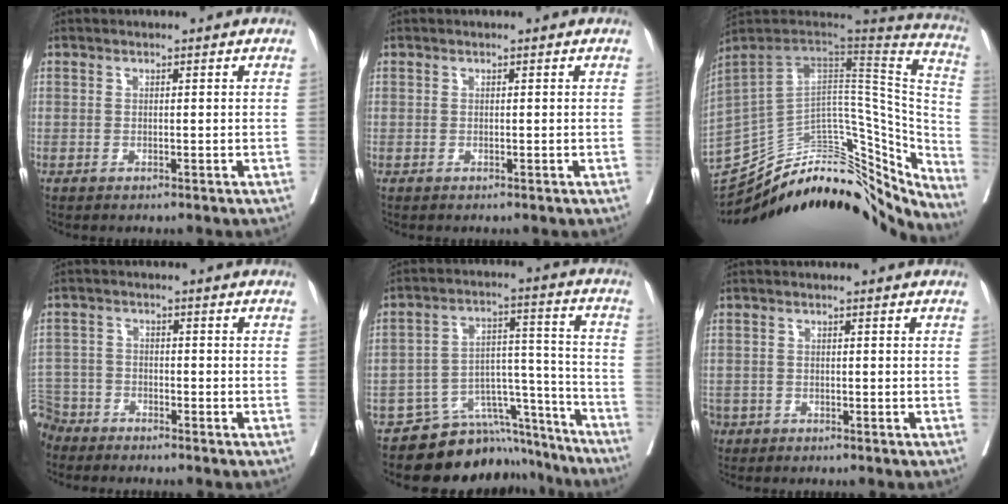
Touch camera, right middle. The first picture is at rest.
{"total": 0.0}
{"total": 31.9, "force": [-25.4, 12.8, 14.5], "torque": [-0.189, 0.012, -0.335]}
{"total": 7.4, "force": [-6.6, 3.4, 0.6], "torque": [-0.017, 0.003, -0.130]}
{"total": 9.7, "force": [-9.2, 3.2, 0.1], "torque": [0.032, 0.067, -0.138]}
{"total": 4.0, "force": [-2.6, 2.9, 0.7], "torque": [-0.021, 0.003, -0.049]}